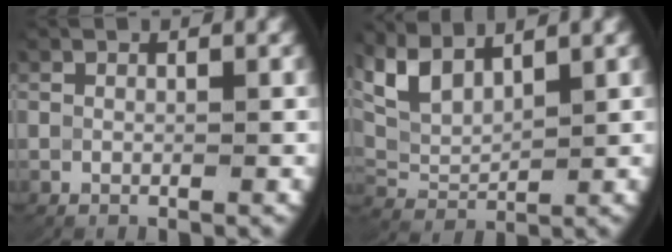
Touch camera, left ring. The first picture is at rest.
{"total": 6.2, "force": [2.7, 4.1, 3.7], "torque": [-0.105, -0.007, 0.054]}